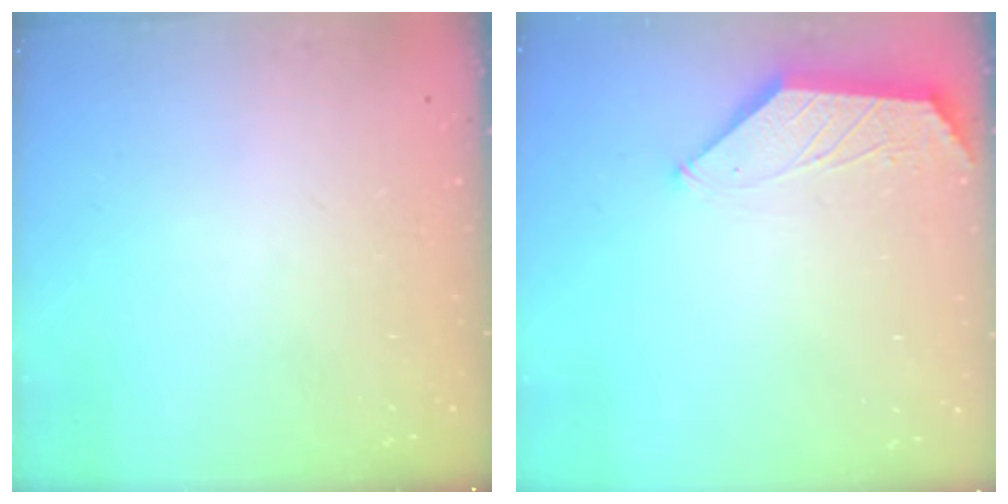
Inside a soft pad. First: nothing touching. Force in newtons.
{"total": 1.6, "press": 1.6, "slide": 0.4}